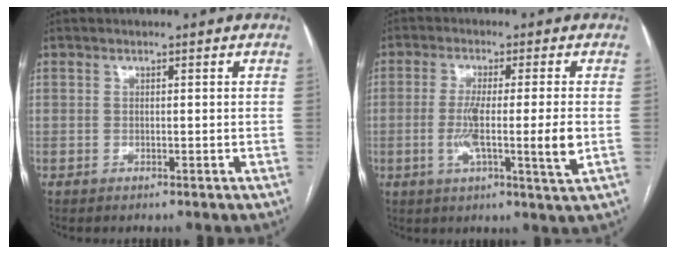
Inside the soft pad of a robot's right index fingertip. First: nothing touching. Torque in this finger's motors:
{"motor_torque": [1.73, -0.26, 0.86, 0.18]}